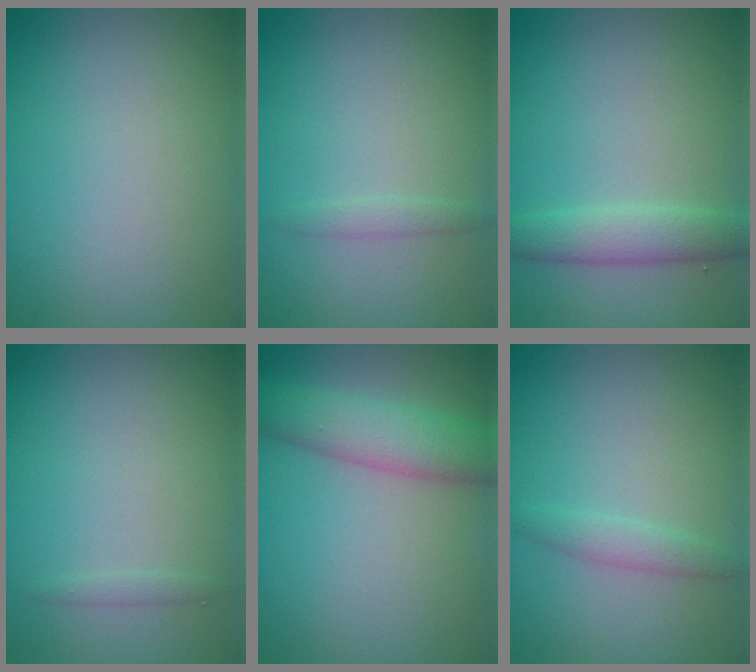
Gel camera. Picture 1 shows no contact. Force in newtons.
{"total": 0.8, "press": 0.8, "slide": 0.0}
{"total": 2.8, "press": 2.8, "slide": 0.1}
{"total": 0.5, "press": 0.5, "slide": 0.0}
{"total": 4.7, "press": 4.7, "slide": 0.3}
{"total": 1.5, "press": 1.5, "slide": 0.0}